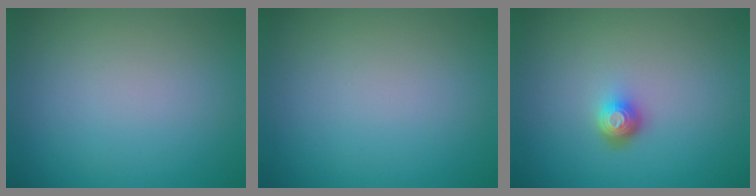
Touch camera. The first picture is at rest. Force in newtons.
{"total": 0.0}
{"total": 1.9, "press": 1.4, "slide": 1.3}